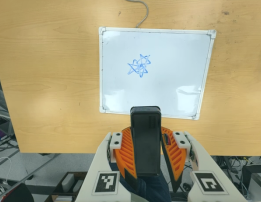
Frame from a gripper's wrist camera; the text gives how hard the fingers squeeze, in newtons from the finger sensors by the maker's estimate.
{"total": 9.7, "left": 7.7, "right": 11.8}